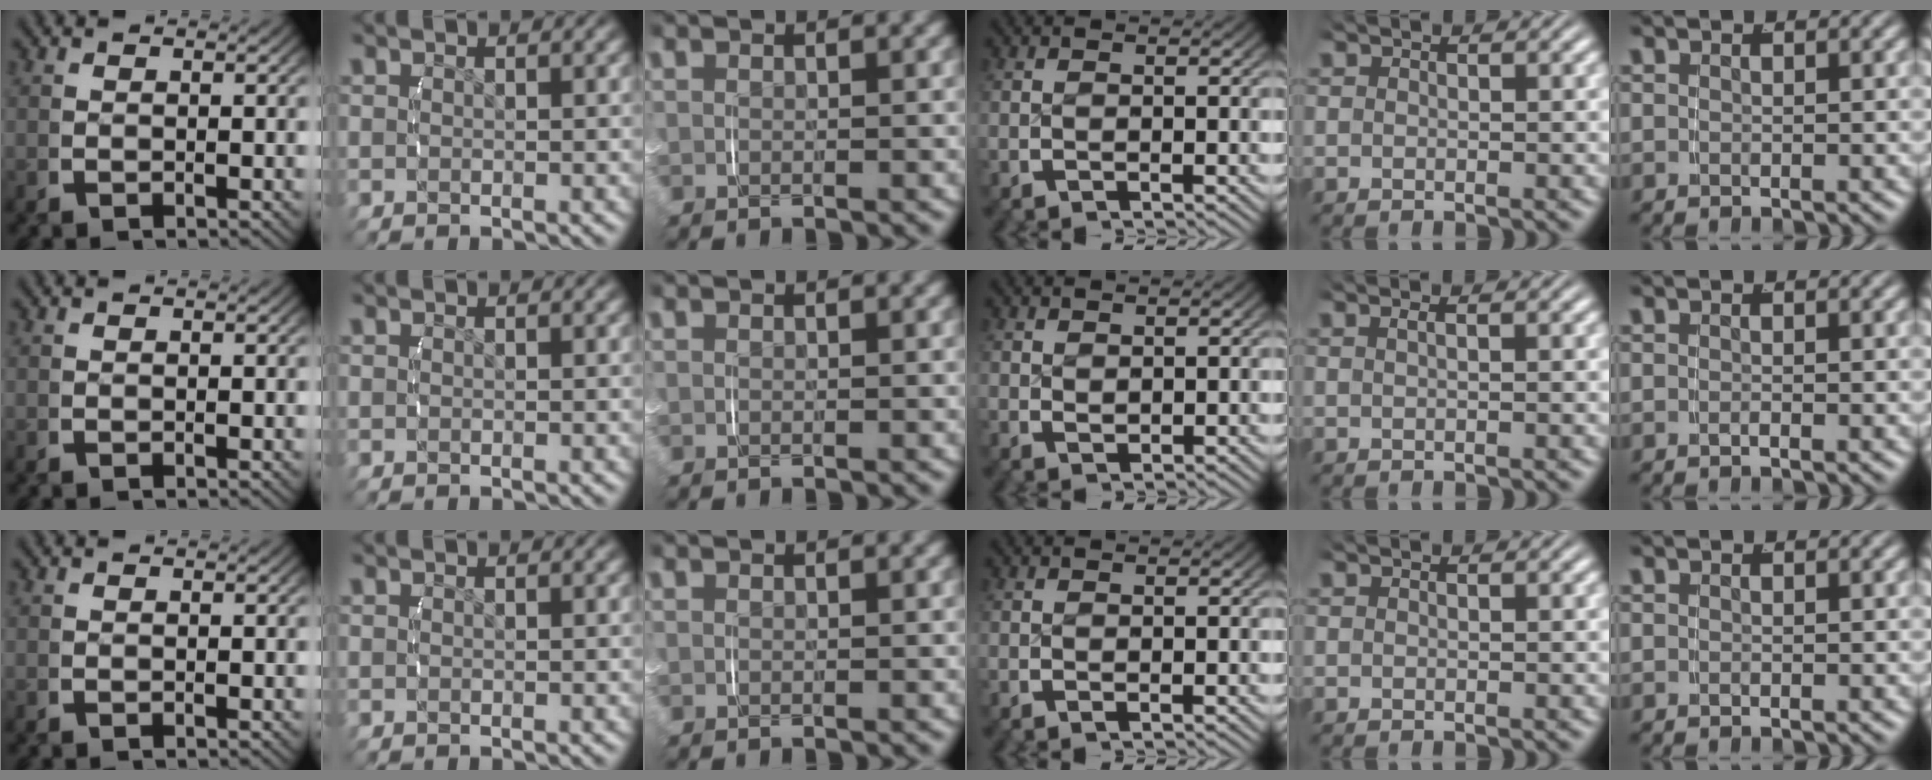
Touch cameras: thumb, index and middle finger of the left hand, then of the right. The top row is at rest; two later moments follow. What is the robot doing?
{"motion": "lift_and_place", "object": "small bumper sticker"}